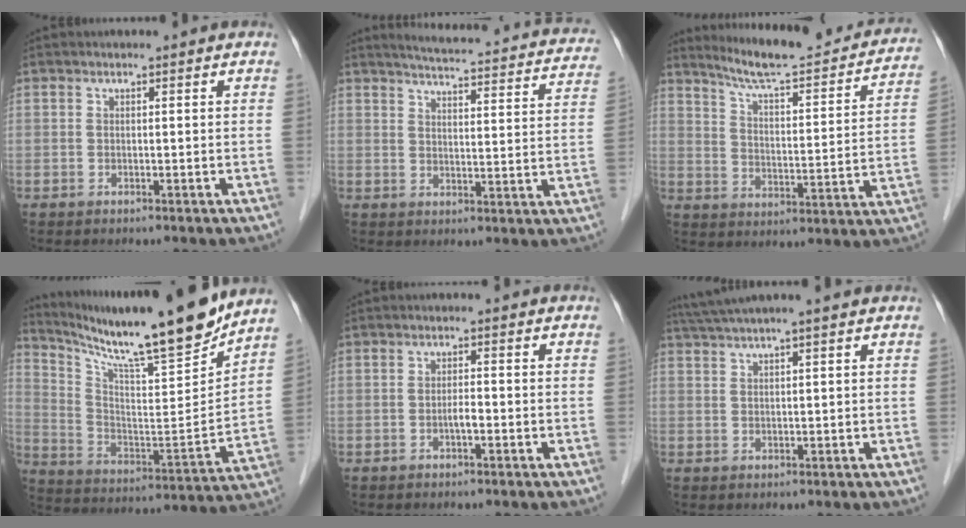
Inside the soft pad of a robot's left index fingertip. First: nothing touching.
{"total": 22.1, "force": [20.2, 3.3, 8.2], "torque": [-0.105, -0.033, 0.229]}
{"total": 19.9, "force": [18.1, 2.1, 8.1], "torque": [-0.115, -0.031, 0.239]}
{"total": 21.2, "force": [18.2, 0.1, 10.9], "torque": [-0.191, -0.041, 0.292]}
{"total": 1.6, "force": [-0.9, 0.2, 1.3], "torque": [-0.023, -0.001, -0.015]}
{"total": 6.2, "force": [5.1, -1.3, 3.3], "torque": [-0.055, 0.027, 0.085]}